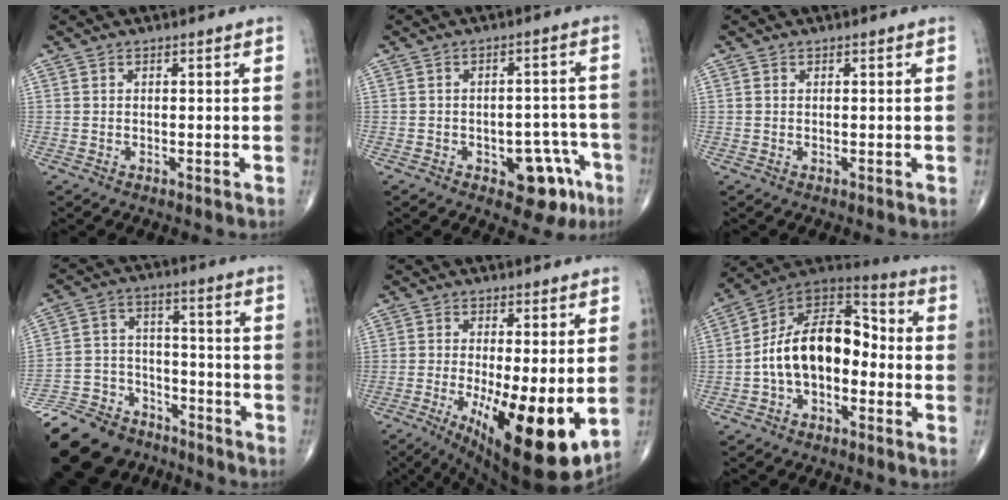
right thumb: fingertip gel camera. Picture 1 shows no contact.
{"total": 8.9, "force": [-4.2, 5.0, 6.0], "torque": [-0.037, 0.038, -0.047]}
{"total": 0.0}
{"total": 20.3, "force": [-16.6, 10.1, 5.9], "torque": [-0.123, 0.069, -0.274]}
{"total": 17.0, "force": [-3.7, 5.1, 15.8], "torque": [-0.229, -0.032, -0.038]}
{"total": 16.2, "force": [-2.5, 9.9, 12.6], "torque": [-0.188, 0.053, -0.054]}